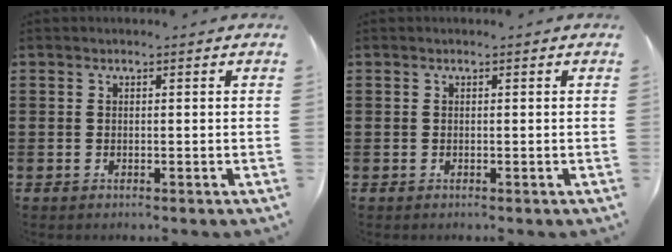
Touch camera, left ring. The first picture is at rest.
{"total": 0.0}